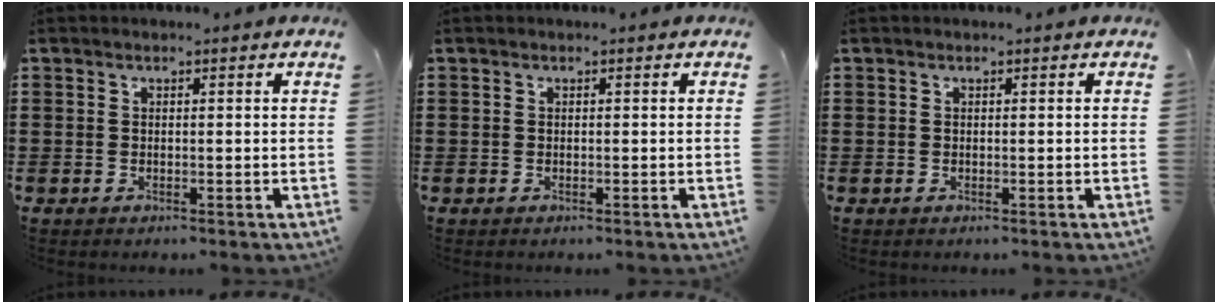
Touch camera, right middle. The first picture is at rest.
{"total": 0.0}
{"total": 0.0}